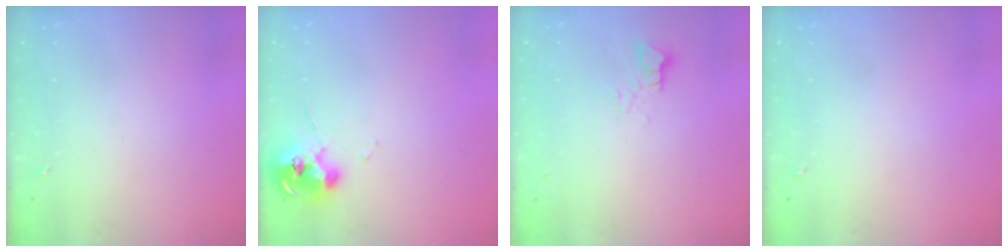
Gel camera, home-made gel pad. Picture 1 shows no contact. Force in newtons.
{"total": 10.1, "press": 10.0, "slide": 0.9}
{"total": 3.4, "press": 3.4, "slide": 0.2}
{"total": 0.0}